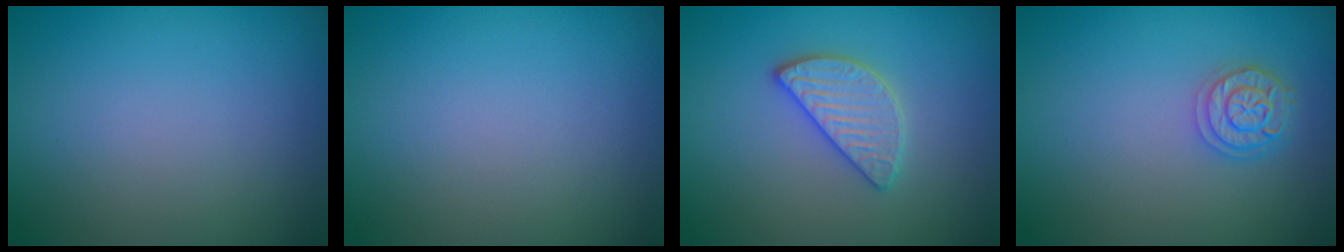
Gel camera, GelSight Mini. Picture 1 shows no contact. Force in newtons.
{"total": 0.0}
{"total": 2.8, "press": 2.7, "slide": 0.5}
{"total": 2.6, "press": 2.4, "slide": 1.0}